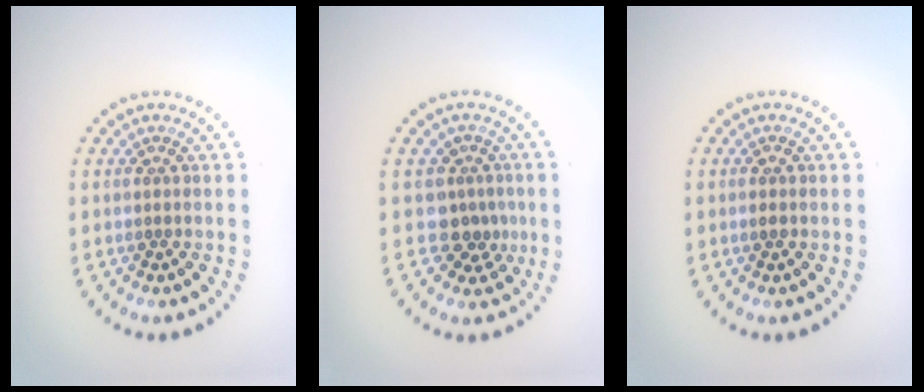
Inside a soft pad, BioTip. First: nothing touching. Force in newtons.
{"total": 2.7, "press": 2.0, "slide": 1.8}
{"total": 0.9, "press": 0.9, "slide": 0.1}